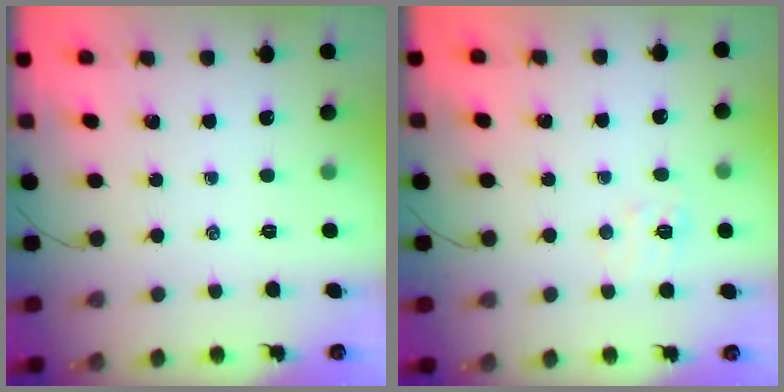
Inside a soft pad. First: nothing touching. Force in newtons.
{"total": 6.4, "press": 6.3, "slide": 1.3}